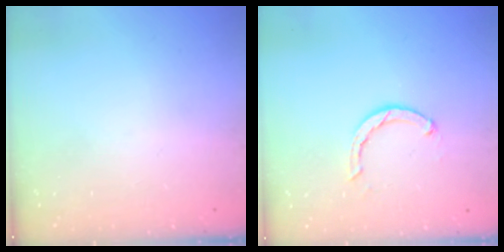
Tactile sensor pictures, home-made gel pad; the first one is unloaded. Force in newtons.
{"total": 2.3, "press": 2.3, "slide": 0.3}